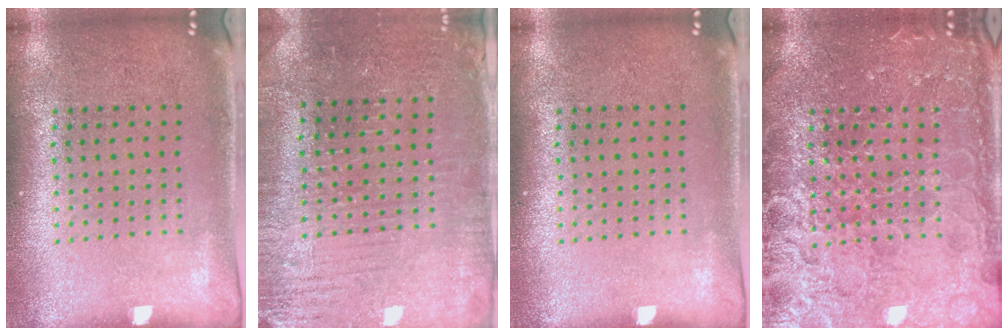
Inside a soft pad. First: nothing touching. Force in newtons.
{"total": 3.1, "press": 3.0, "slide": 0.6}
{"total": 0.0}
{"total": 6.9, "press": 6.8, "slide": 0.9}